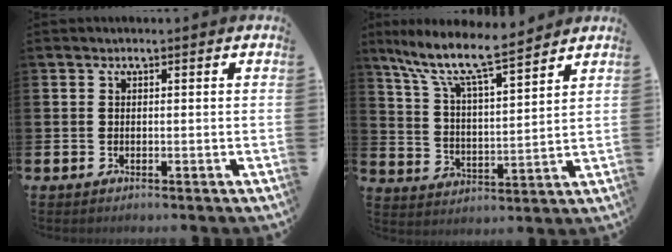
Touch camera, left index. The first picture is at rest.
{"total": 9.2, "force": [8.2, 1.2, 4.1], "torque": [-0.104, -0.059, 0.135]}